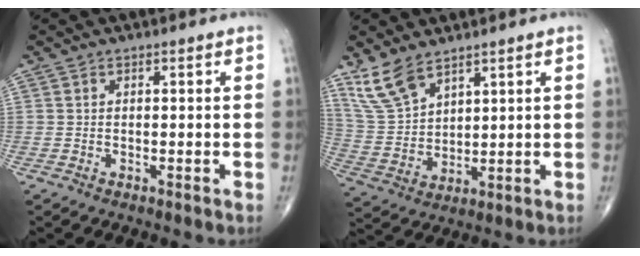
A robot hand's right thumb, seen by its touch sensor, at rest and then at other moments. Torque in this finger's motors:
{"motor_torque": [-0.77, 1.03, -0.18, 0.25, 0.07]}